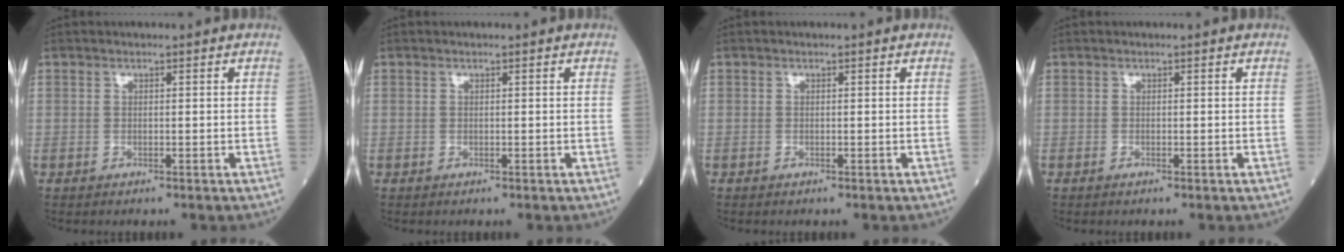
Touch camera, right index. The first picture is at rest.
{"total": 0.0}
{"total": 0.0}
{"total": 0.0}